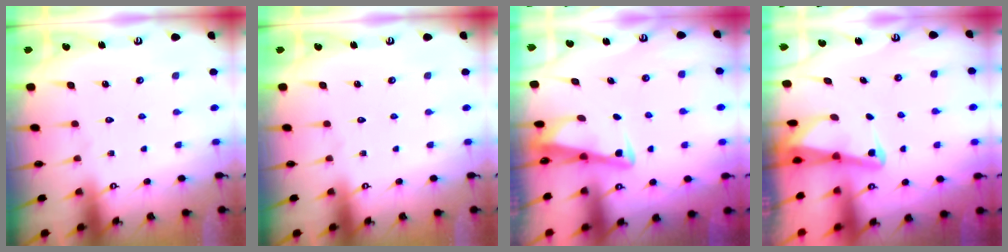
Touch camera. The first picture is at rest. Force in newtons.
{"total": 0.0}
{"total": 3.4, "press": 3.4, "slide": 0.4}
{"total": 2.2, "press": 2.2, "slide": 0.3}